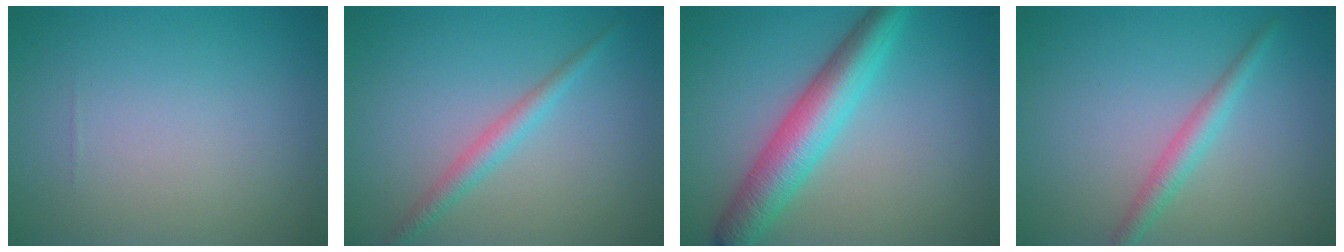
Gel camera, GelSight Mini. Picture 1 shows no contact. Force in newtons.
{"total": 2.0, "press": 2.0, "slide": 0.1}
{"total": 5.9, "press": 5.9, "slide": 0.2}
{"total": 2.2, "press": 2.2, "slide": 0.0}